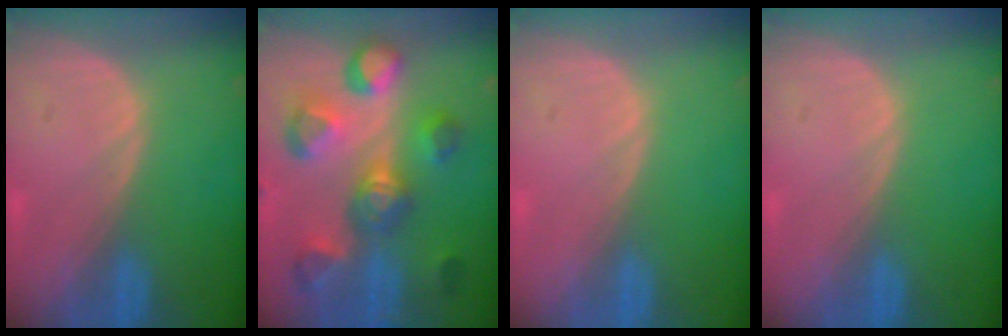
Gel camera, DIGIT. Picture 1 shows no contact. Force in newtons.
{"total": 10.4, "press": 10.1, "slide": 2.8}
{"total": 0.0}
{"total": 0.0}